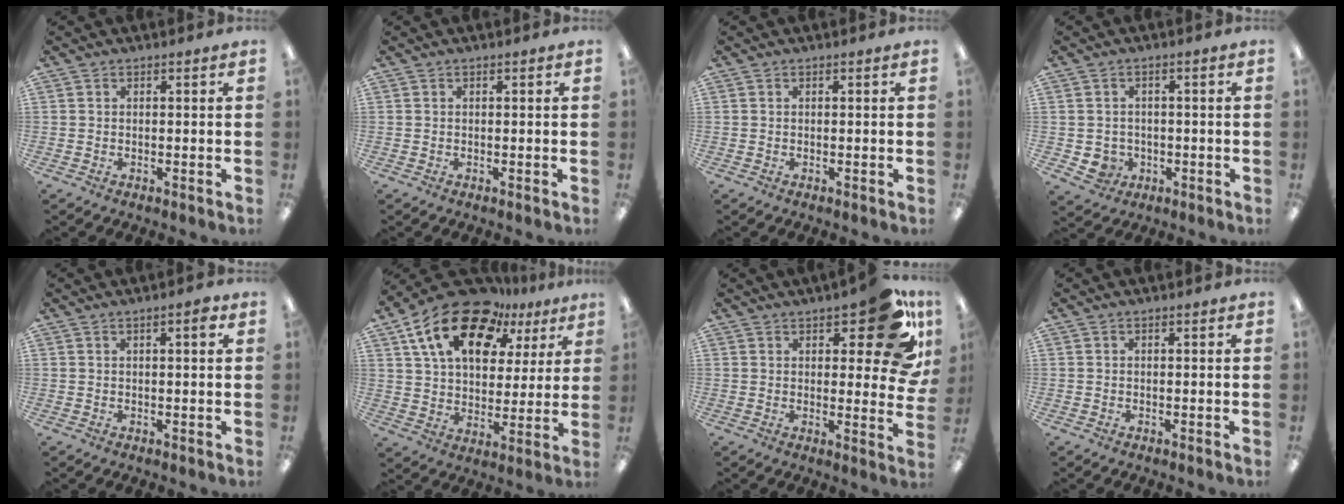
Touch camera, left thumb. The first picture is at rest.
{"total": 0.0}
{"total": 0.0}
{"total": 3.8, "force": [-1.1, 3.5, 0.9], "torque": [-0.027, 0.006, -0.018]}
{"total": 2.5, "force": [1.3, 0.4, 2.1], "torque": [-0.029, -0.001, 0.016]}
{"total": 19.6, "force": [12.1, 10.7, 11.1], "torque": [-0.200, -0.061, 0.215]}
{"total": 14.1, "force": [7.6, 5.1, 10.8], "torque": [-0.133, -0.041, 0.122]}
{"total": 0.0}